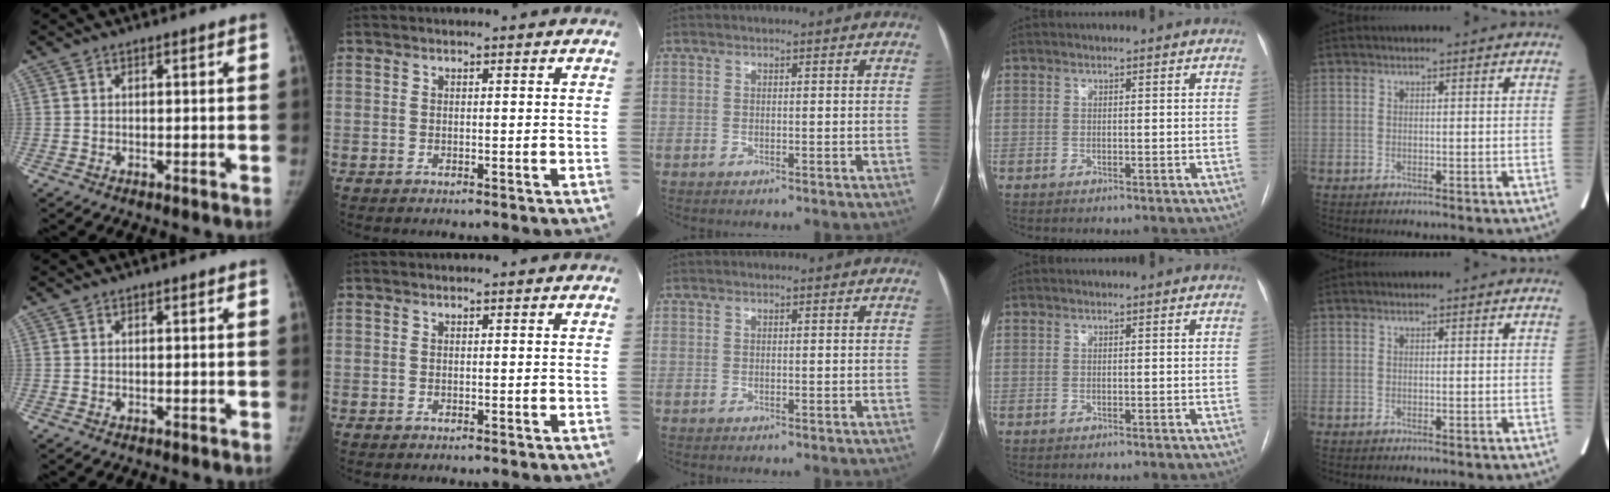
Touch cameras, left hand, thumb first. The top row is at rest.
{}